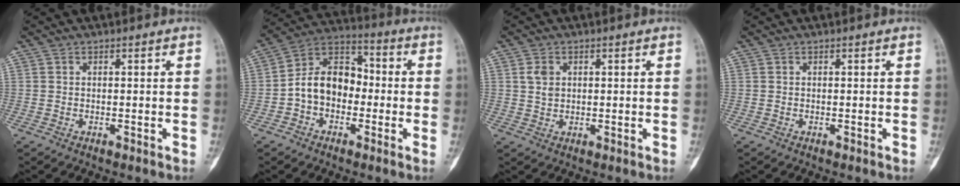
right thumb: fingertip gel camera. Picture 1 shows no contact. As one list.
[{"total": 11.6, "force": [-1.7, 8.4, 7.7], "torque": [-0.109, 0.043, -0.045]}, {"total": 3.0, "force": [0.7, 2.2, 1.9], "torque": [-0.028, -0.001, 0.016]}, {"total": 0.0}]